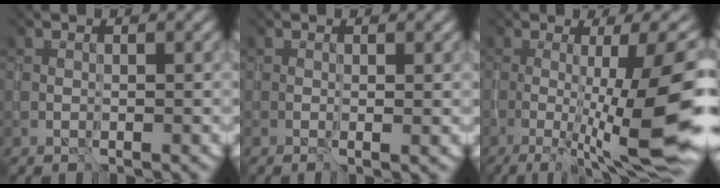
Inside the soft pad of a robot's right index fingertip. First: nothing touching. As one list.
[{"total": 1.2, "force": [0.0, 0.4, 1.2], "torque": [-0.015, 0.000, 0.003]}, {"total": 12.4, "force": [-2.7, 2.1, 11.9], "torque": [-0.170, -0.013, -0.018]}]